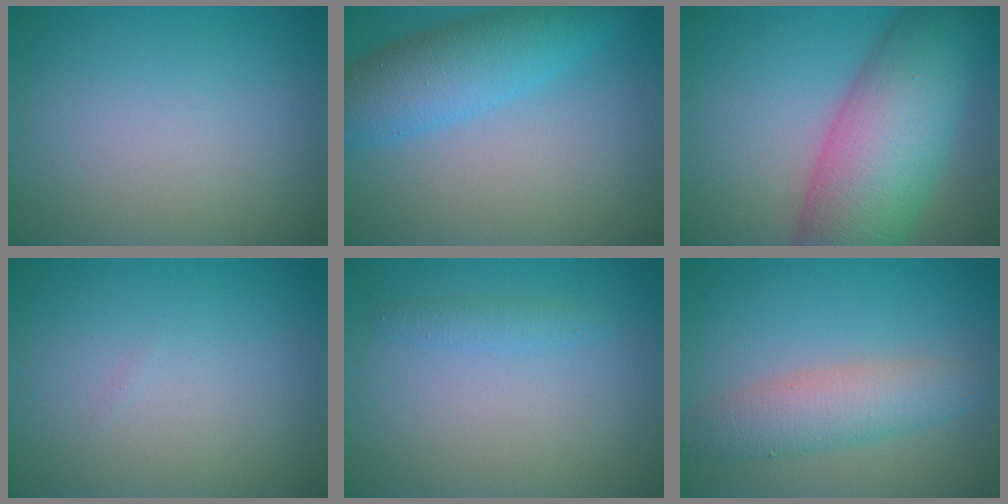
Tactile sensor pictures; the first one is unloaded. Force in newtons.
{"total": 6.0, "press": 6.0, "slide": 0.1}
{"total": 11.9, "press": 11.9, "slide": 0.4}
{"total": 0.0}
{"total": 1.1, "press": 1.1, "slide": 0.1}
{"total": 4.3, "press": 4.3, "slide": 0.1}